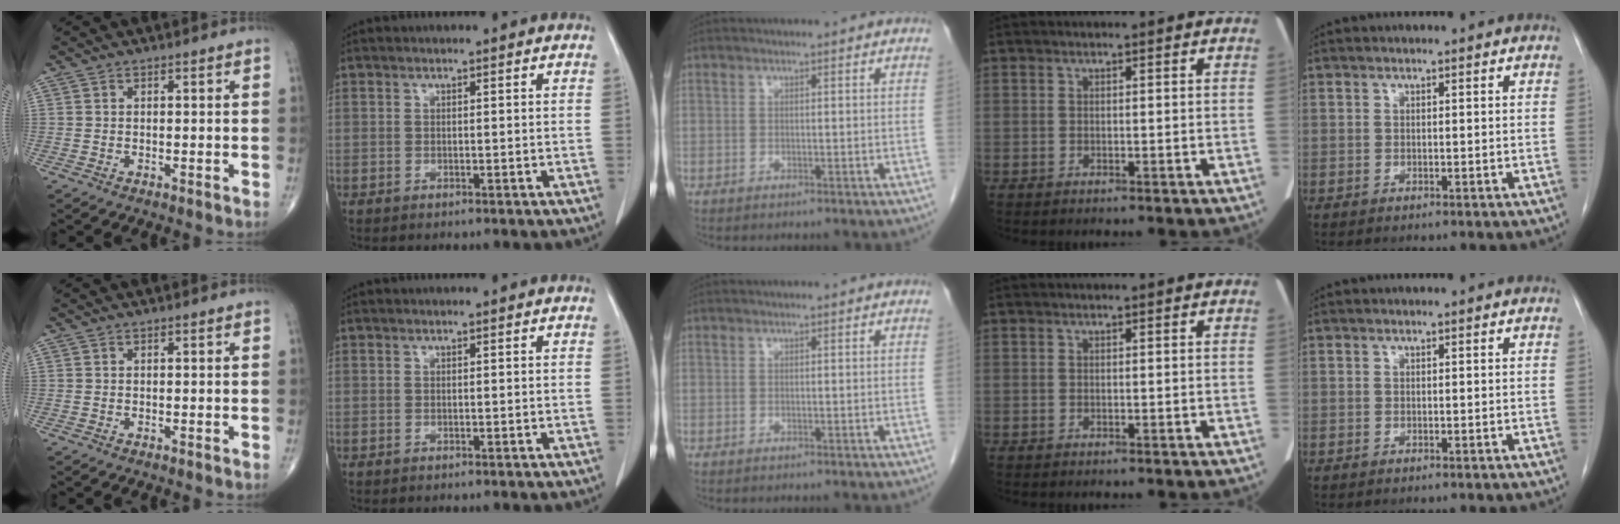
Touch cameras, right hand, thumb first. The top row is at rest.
{}